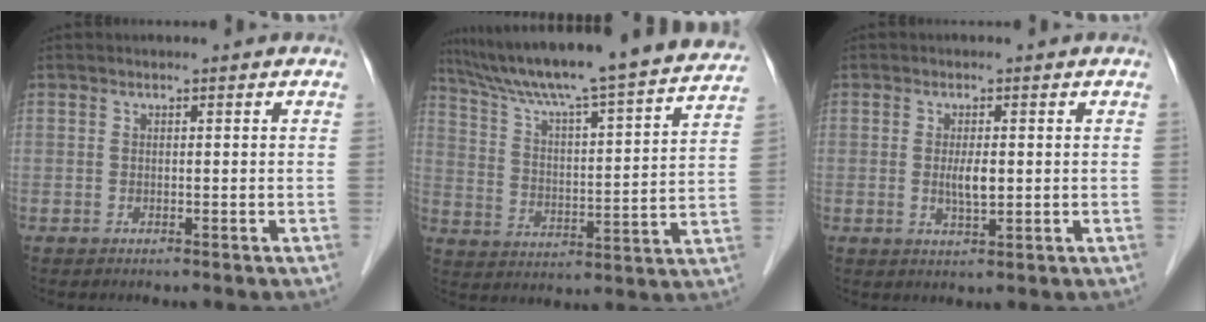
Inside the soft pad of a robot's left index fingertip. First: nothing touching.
{"total": 26.6, "force": [23.8, 0.3, 11.8], "torque": [-0.193, -0.030, 0.330]}
{"total": 2.9, "force": [0.1, 0.7, 2.8], "torque": [-0.053, -0.003, 0.003]}